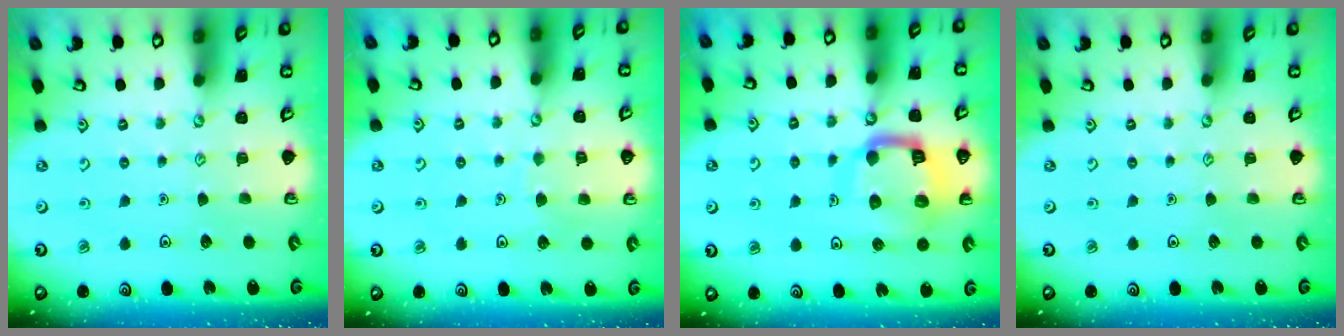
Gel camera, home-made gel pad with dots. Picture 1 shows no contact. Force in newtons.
{"total": 3.5, "press": 3.5, "slide": 0.3}
{"total": 13.8, "press": 13.7, "slide": 1.7}
{"total": 0.0}